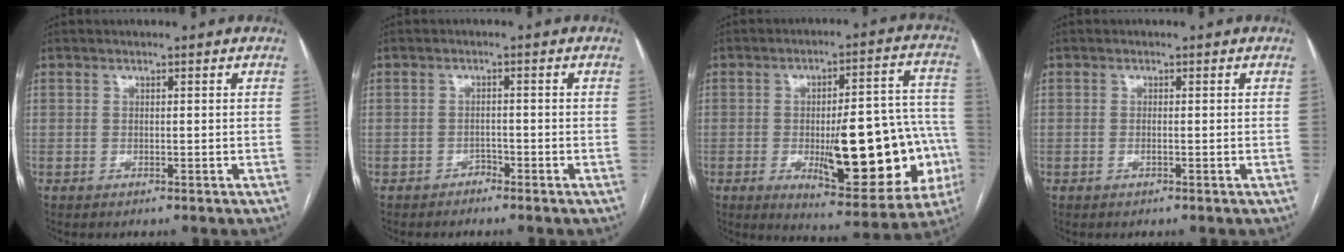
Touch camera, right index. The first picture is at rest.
{"total": 1.2, "force": [-1.1, 0.4, 0.2], "torque": [-0.002, 0.003, -0.020]}
{"total": 22.1, "force": [-5.0, 6.2, 20.7], "torque": [-0.215, 0.022, -0.048]}
{"total": 0.6, "force": [-0.2, 0.0, 0.6], "torque": [-0.012, 0.000, -0.002]}